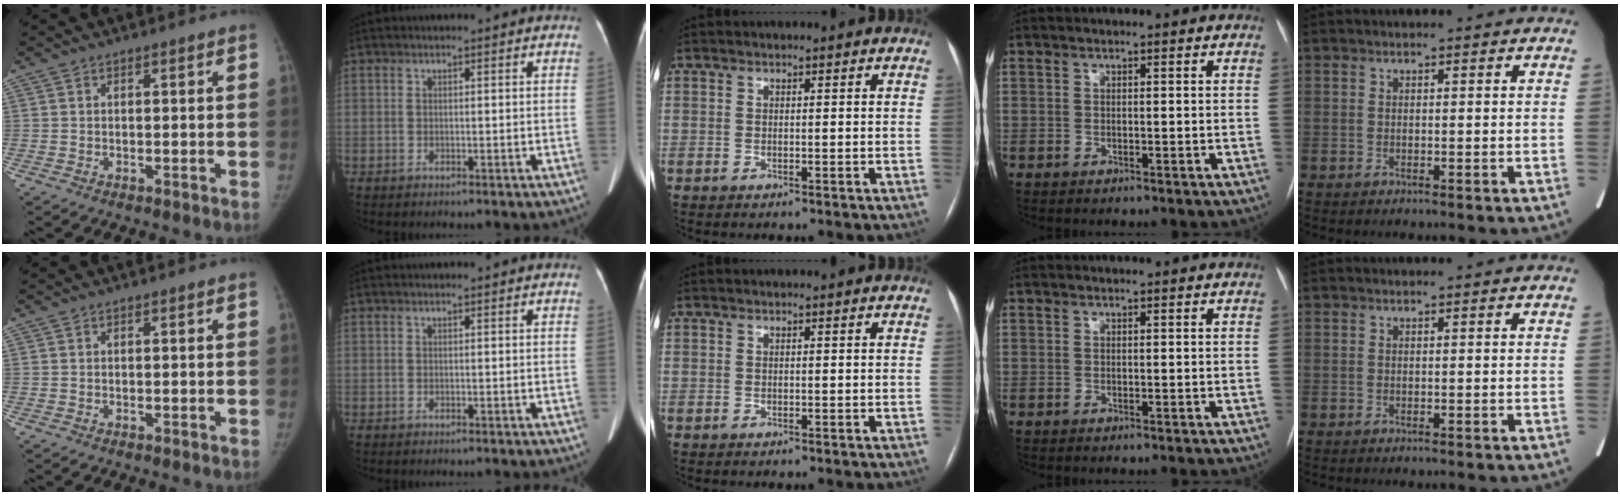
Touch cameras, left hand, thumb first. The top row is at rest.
{}